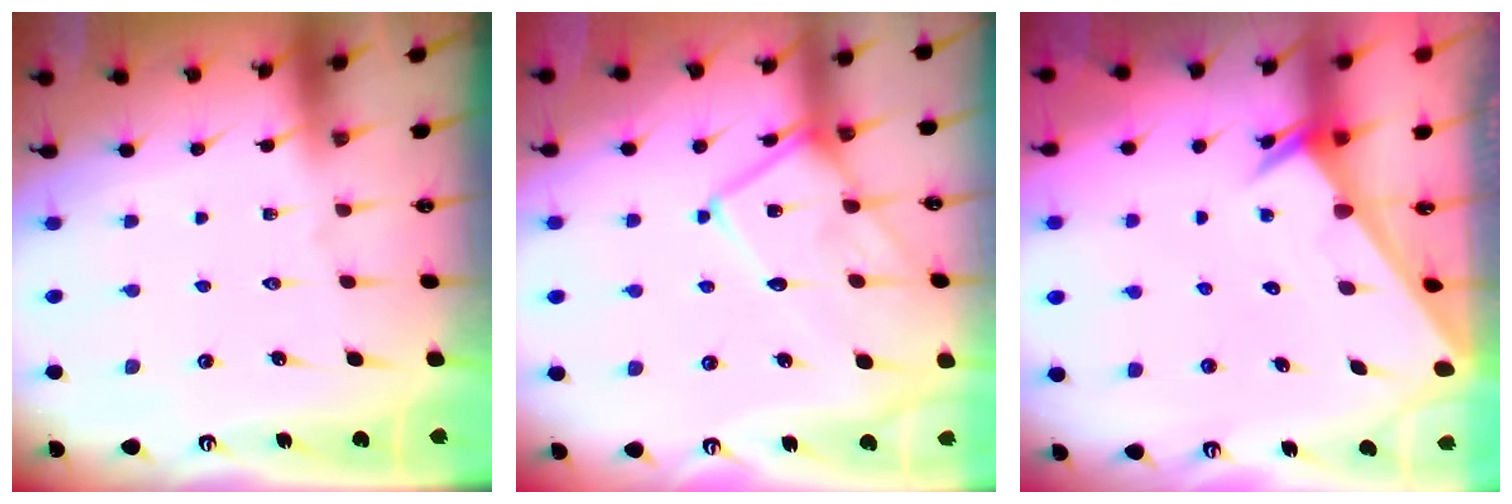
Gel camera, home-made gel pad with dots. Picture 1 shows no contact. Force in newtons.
{"total": 14.7, "press": 14.6, "slide": 1.4}
{"total": 2.3, "press": 2.3, "slide": 0.1}